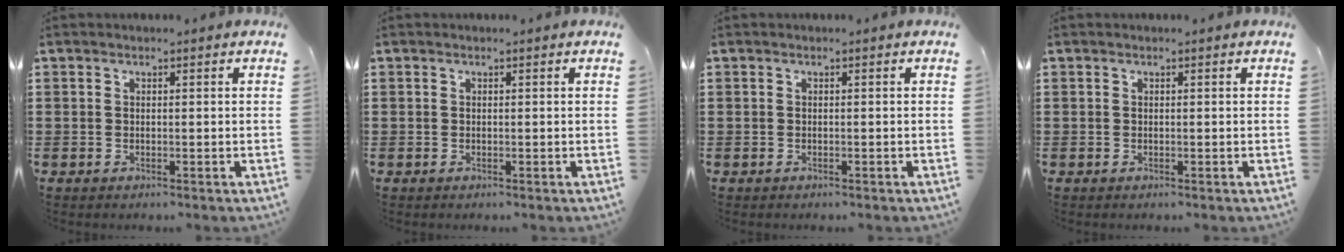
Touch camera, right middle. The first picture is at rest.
{"total": 0.0}
{"total": 0.0}
{"total": 0.0}